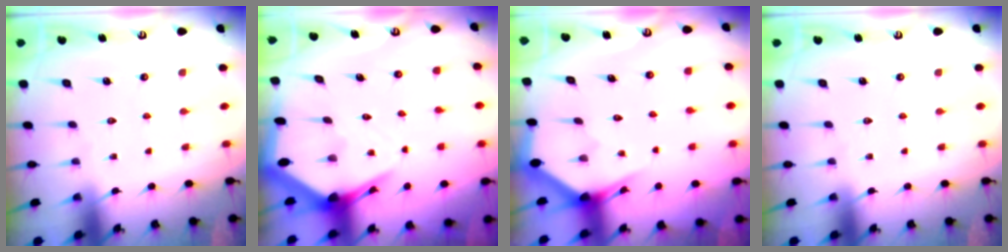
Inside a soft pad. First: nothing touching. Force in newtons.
{"total": 5.3, "press": 5.3, "slide": 0.7}
{"total": 3.0, "press": 3.0, "slide": 0.1}
{"total": 0.0}